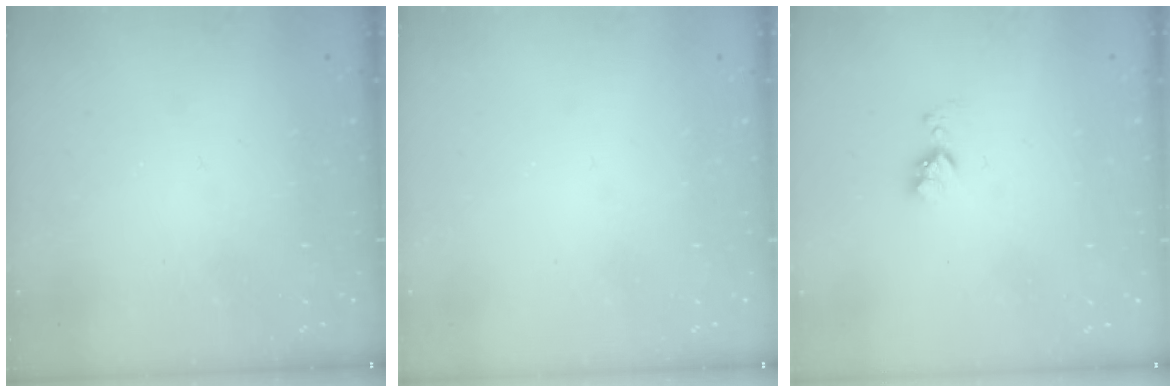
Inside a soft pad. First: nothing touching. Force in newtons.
{"total": 0.0}
{"total": 4.0, "press": 3.9, "slide": 0.7}